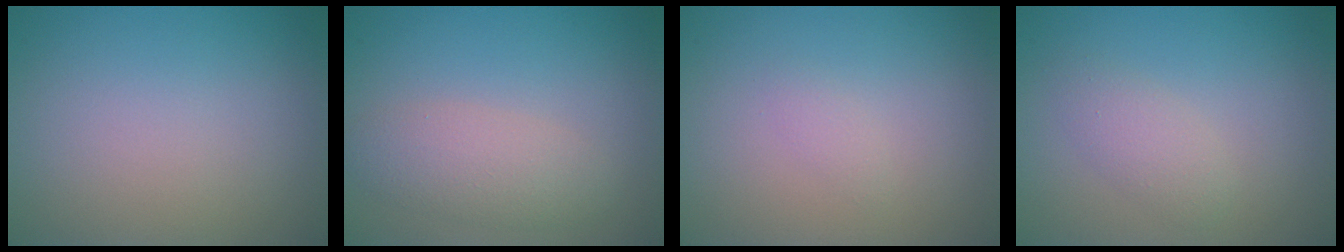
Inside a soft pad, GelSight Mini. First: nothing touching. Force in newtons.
{"total": 2.9, "press": 2.9, "slide": 0.2}
{"total": 0.6, "press": 0.6, "slide": 0.1}
{"total": 1.9, "press": 1.9, "slide": 0.1}